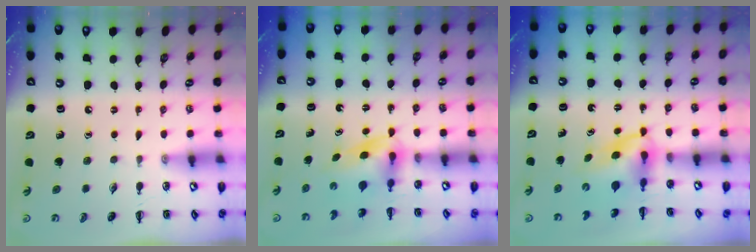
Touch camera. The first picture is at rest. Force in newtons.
{"total": 4.7, "press": 4.7, "slide": 0.2}
{"total": 5.8, "press": 5.8, "slide": 1.0}